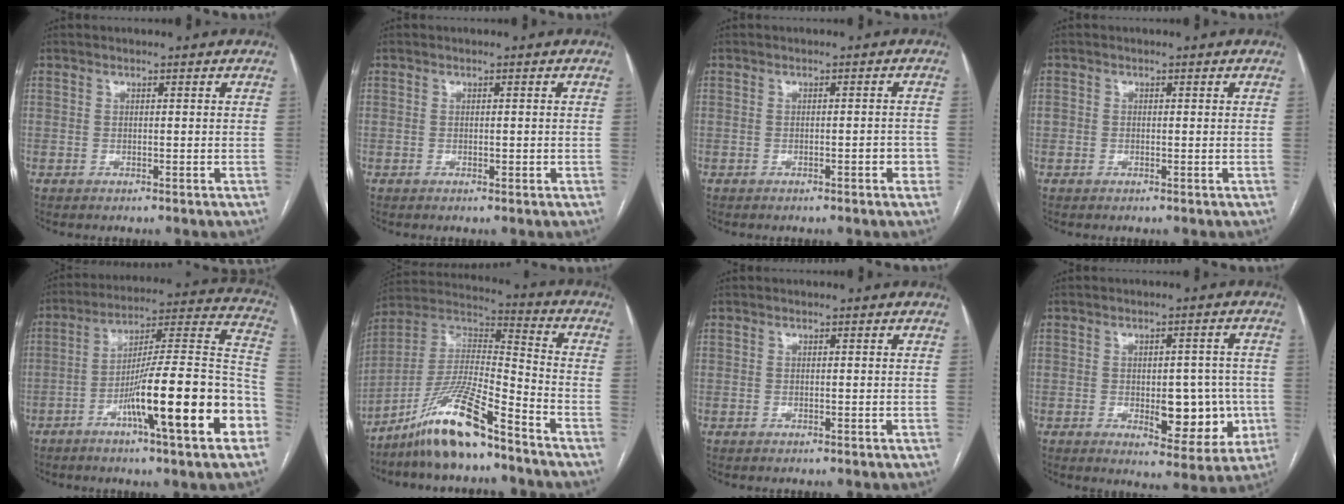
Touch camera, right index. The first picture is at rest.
{"total": 0.7, "force": [-0.1, 0.5, 0.5], "torque": [-0.005, 0.000, 0.000]}
{"total": 2.0, "force": [-0.7, 0.7, 1.7], "torque": [-0.017, 0.004, -0.008]}
{"total": 1.0, "force": [-0.1, 1.0, 0.2], "torque": [0.004, 0.007, -0.002]}
{"total": 21.0, "force": [-8.4, 1.3, 19.3], "torque": [-0.247, 0.008, -0.132]}
{"total": 14.3, "force": [-10.5, 1.3, 9.6], "torque": [-0.190, 0.007, -0.193]}
{"total": 0.0}
{"total": 9.8, "force": [-1.7, 4.7, 8.4], "torque": [-0.088, 0.007, -0.009]}